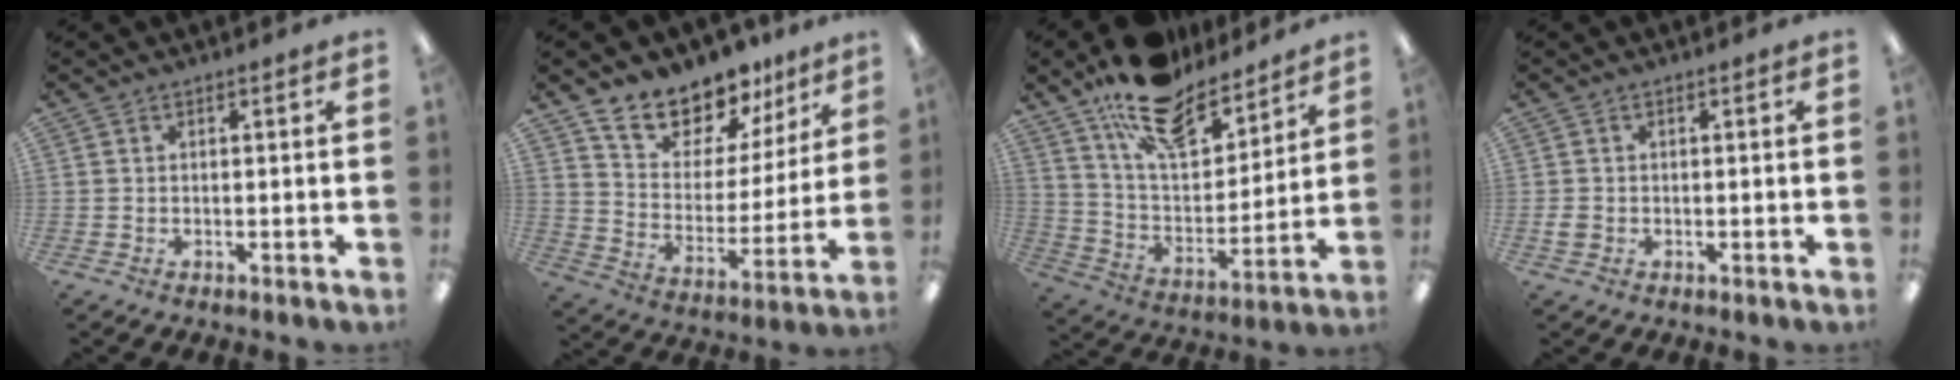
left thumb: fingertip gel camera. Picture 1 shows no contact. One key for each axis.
{"total": 14.0, "fx": 12.6, "fy": 5.6, "fz": 2.3, "tx": -0.056, "ty": -0.112, "tz": 0.233}
{"total": 18.4, "fx": 14.2, "fy": 8.2, "fz": 8.4, "tx": -0.154, "ty": -0.088, "tz": 0.254}
{"total": 1.9, "fx": -0.2, "fy": 1.6, "fz": 1.0, "tx": -0.010, "ty": 0.001, "tz": -0.006}